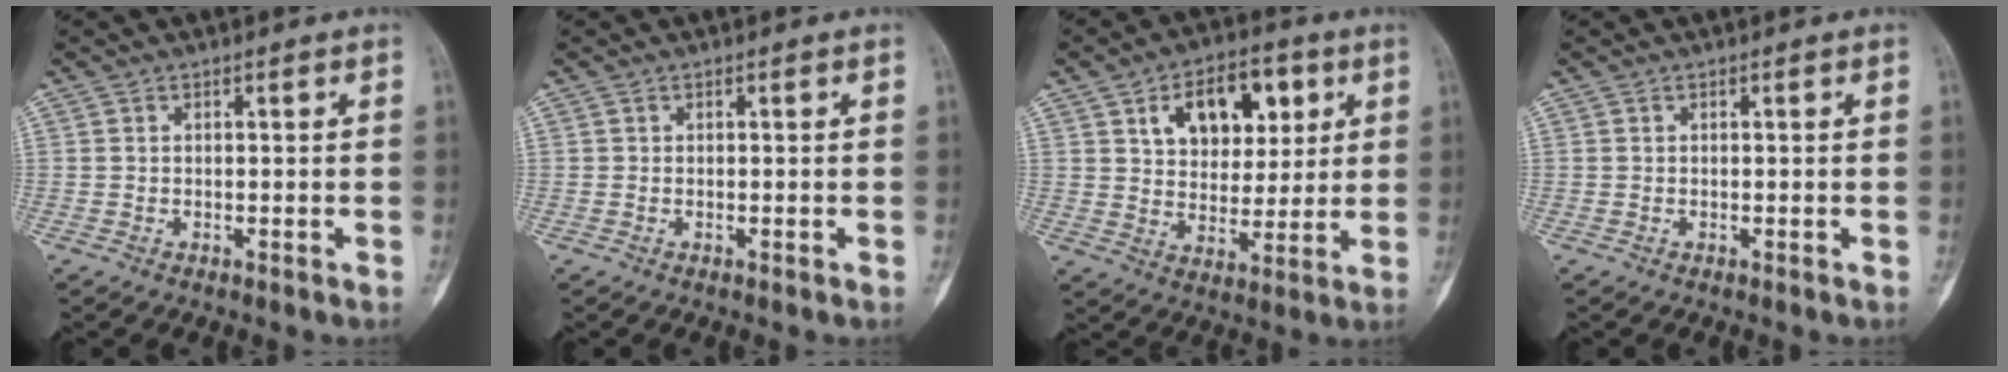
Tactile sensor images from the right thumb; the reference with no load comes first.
{"total": 0.0}
{"total": 14.1, "force": [5.4, 9.0, 9.4], "torque": [-0.089, -0.010, 0.086]}
{"total": 0.0}